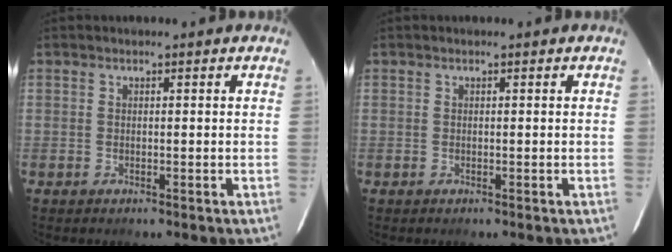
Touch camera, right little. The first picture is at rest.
{"total": 0.0}